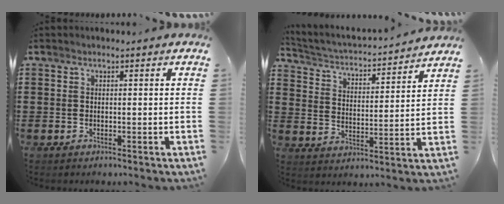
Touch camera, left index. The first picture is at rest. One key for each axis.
{"total": 2.6, "fx": 2.5, "fy": 0.1, "fz": 0.5, "tx": -0.030, "ty": -0.027, "tz": 0.031}